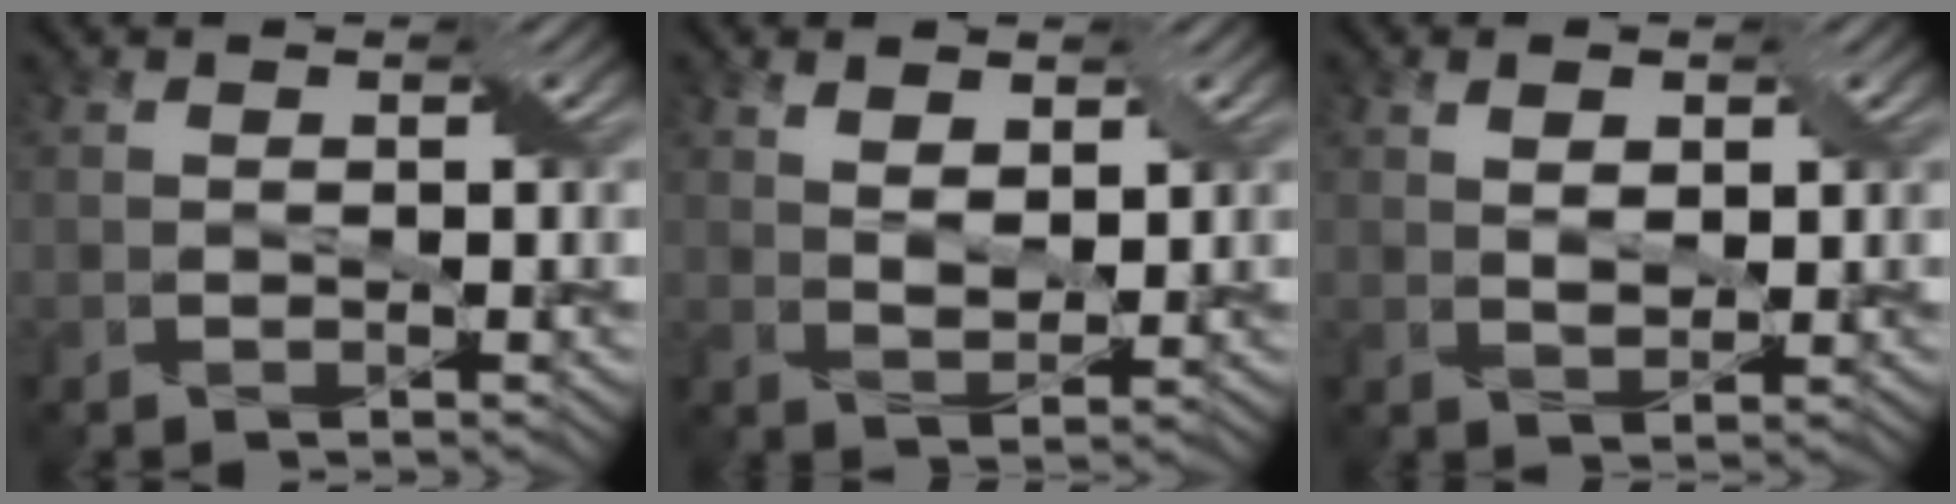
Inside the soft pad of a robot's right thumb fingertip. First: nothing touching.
{"total": 3.6, "force": [2.0, 1.6, 2.5], "torque": [-0.052, -0.009, 0.041]}
{"total": 2.7, "force": [1.1, 1.3, 2.1], "torque": [-0.040, -0.002, 0.023]}